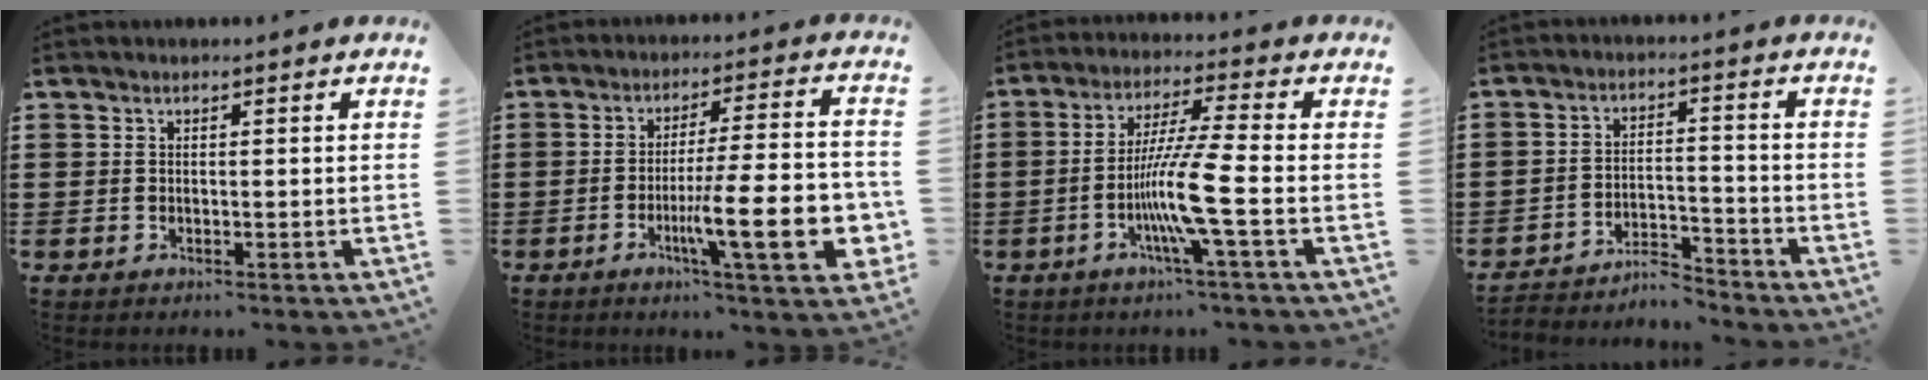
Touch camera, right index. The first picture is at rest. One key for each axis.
{"total": 15.8, "fx": -4.6, "fy": 3.0, "fz": 14.8, "tx": -0.240, "ty": -0.009, "tz": -0.069}
{"total": 9.1, "fx": -3.1, "fy": -0.9, "fz": 8.5, "tx": -0.172, "ty": -0.018, "tz": -0.066}
{"total": 4.7, "fx": -4.6, "fy": 0.7, "fz": 0.9, "tx": -0.018, "ty": 0.009, "tz": -0.094}